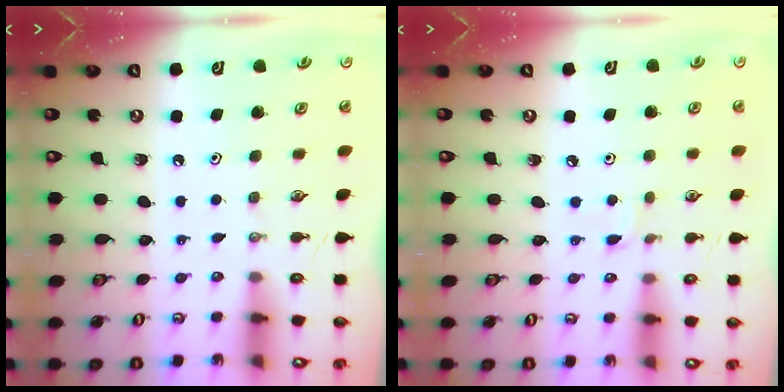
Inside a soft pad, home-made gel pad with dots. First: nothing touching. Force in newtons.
{"total": 1.6, "press": 1.5, "slide": 0.2}